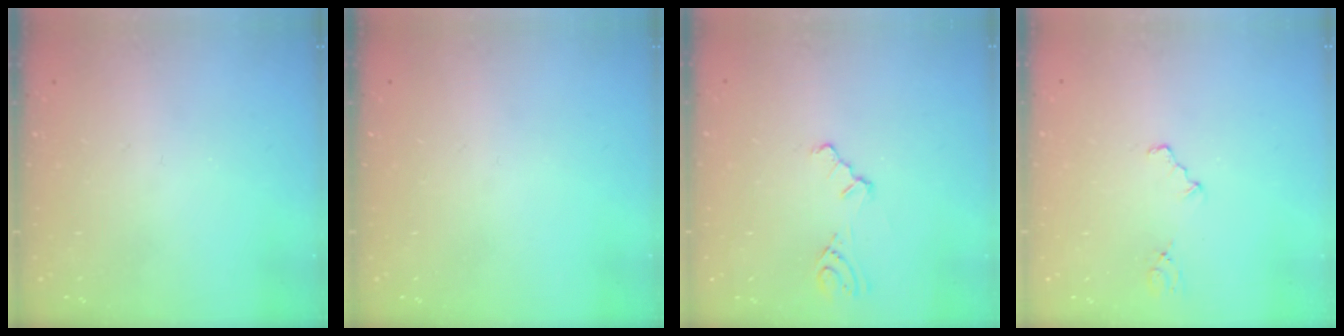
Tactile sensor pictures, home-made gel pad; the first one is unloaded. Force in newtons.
{"total": 0.0}
{"total": 3.0, "press": 2.9, "slide": 0.6}
{"total": 3.9, "press": 3.8, "slide": 0.5}